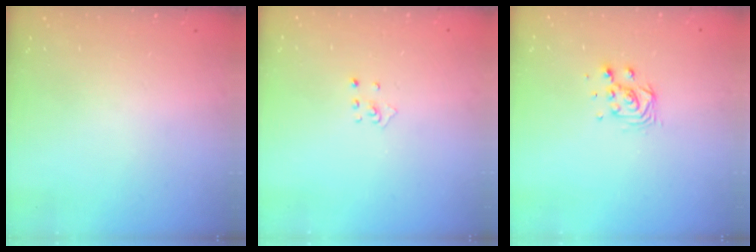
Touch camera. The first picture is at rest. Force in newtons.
{"total": 2.9, "press": 2.9, "slide": 0.3}
{"total": 5.2, "press": 5.2, "slide": 0.3}